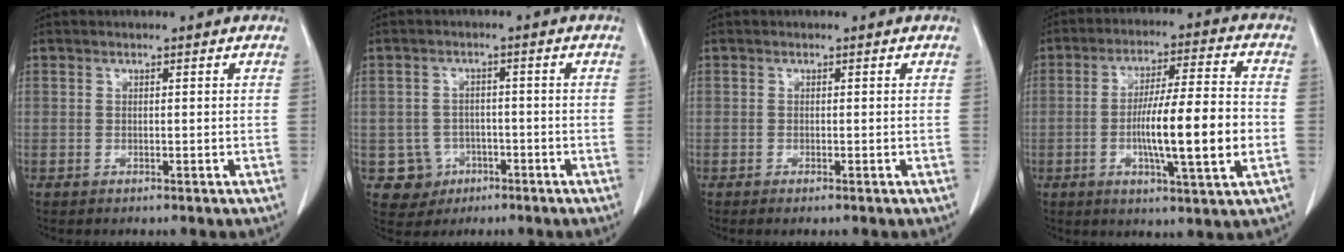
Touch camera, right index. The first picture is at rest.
{"total": 5.0, "force": [-1.5, 4.8, 0.2], "torque": [0.002, 0.012, -0.017]}
{"total": 0.6, "force": [-0.2, 0.1, 0.6], "torque": [-0.016, -0.003, -0.002]}
{"total": 13.9, "force": [-2.5, 0.8, 13.6], "torque": [-0.230, -0.002, -0.043]}